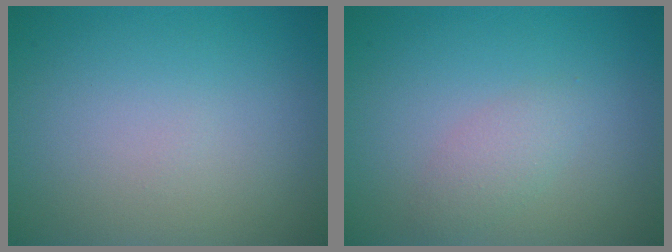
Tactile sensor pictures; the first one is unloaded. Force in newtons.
{"total": 1.6, "press": 1.6, "slide": 0.1}